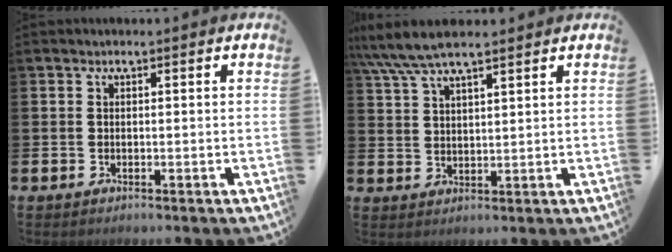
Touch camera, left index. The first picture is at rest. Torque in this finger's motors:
{"motor_torque": [1.20, -0.92, 0.87, 0.21]}